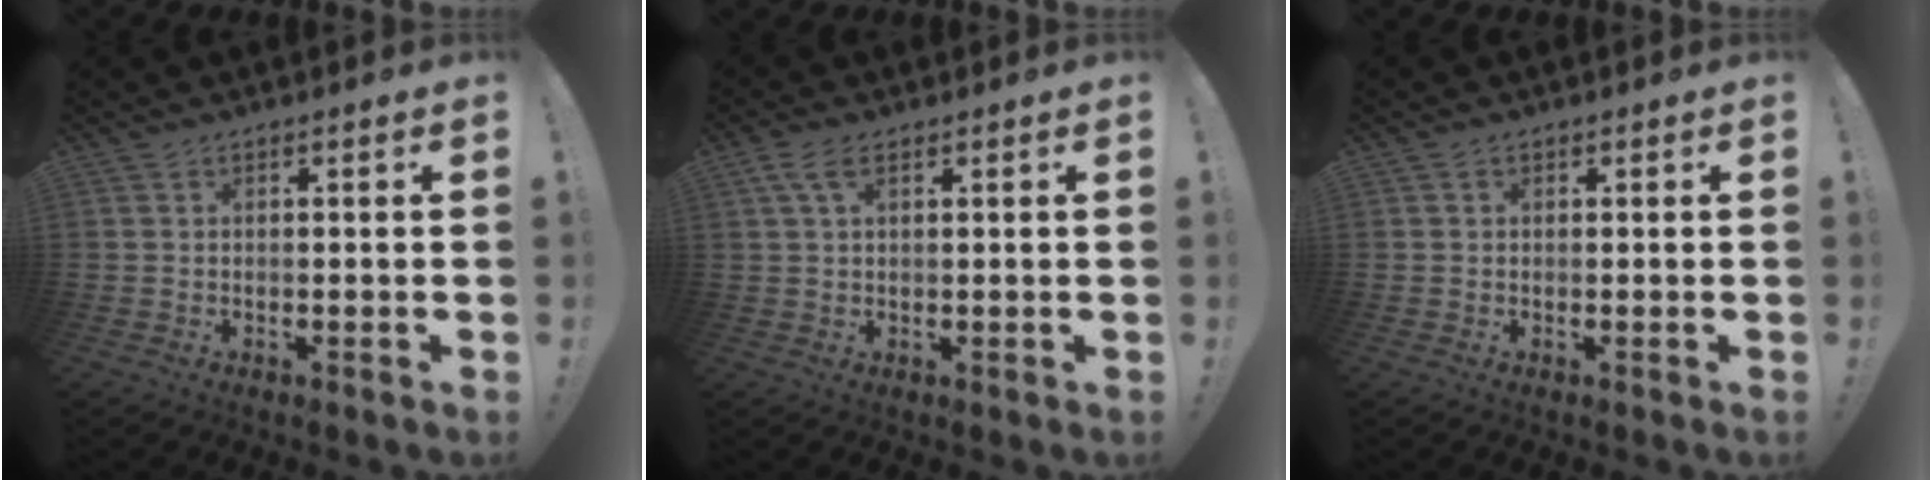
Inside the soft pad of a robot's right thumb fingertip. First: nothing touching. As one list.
[{"total": 4.7, "force": [2.0, 2.4, 3.5], "torque": [-0.066, 0.002, 0.038]}, {"total": 0.5, "force": [0.1, 0.5, 0.0], "torque": [-0.001, 0.002, 0.002]}]